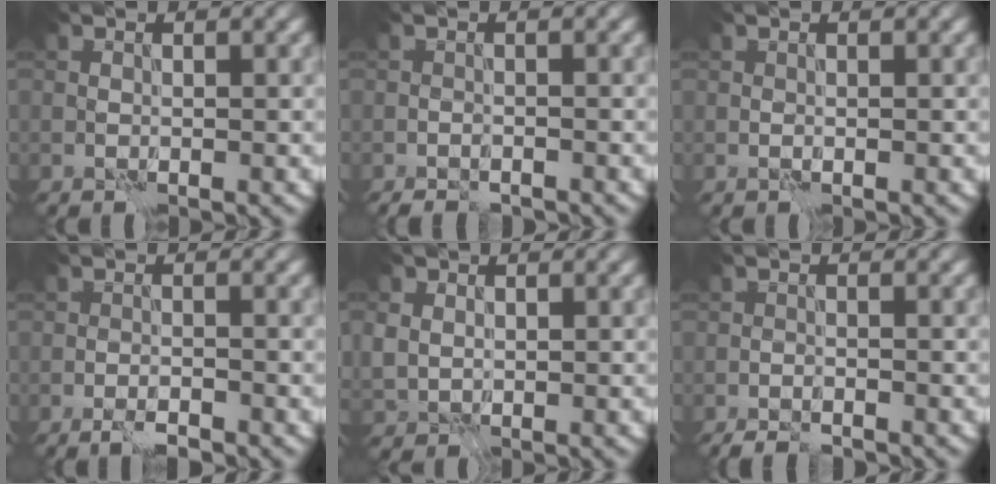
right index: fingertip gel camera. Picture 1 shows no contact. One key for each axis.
{"total": 1.8, "fx": -1.7, "fy": 0.5, "fz": 0.3, "tx": -0.004, "ty": 0.004, "tz": -0.025}
{"total": 0.0}
{"total": 1.7, "fx": -1.5, "fy": 0.2, "fz": 0.9, "tx": -0.015, "ty": 0.001, "tz": -0.027}
{"total": 1.9, "fx": 0.7, "fy": 1.6, "fz": 0.6, "tx": -0.019, "ty": -0.002, "tz": 0.013}
{"total": 2.3, "fx": -2.2, "fy": 0.4, "fz": 0.6, "tx": -0.013, "ty": 0.001, "tz": -0.033}